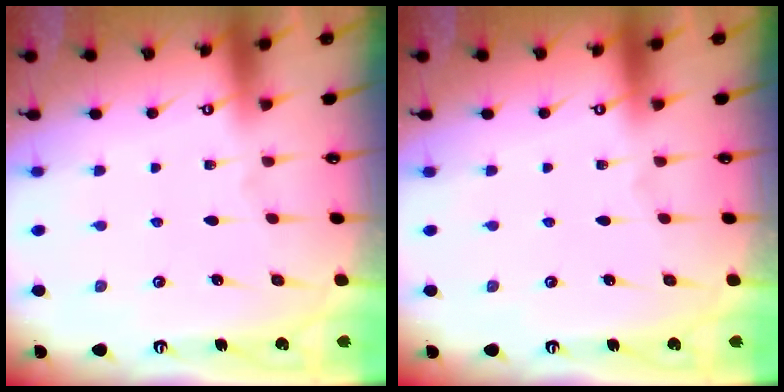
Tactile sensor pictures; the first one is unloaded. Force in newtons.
{"total": 0.0}